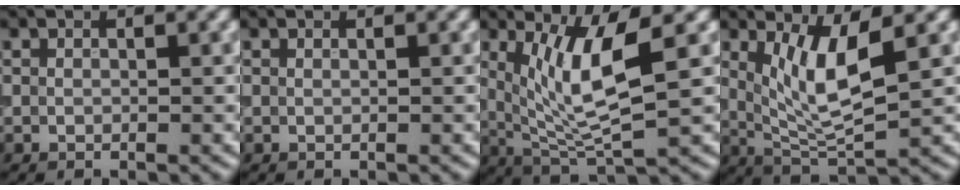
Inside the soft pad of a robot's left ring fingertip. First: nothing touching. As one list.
[{"total": 0.0}, {"total": 6.6, "force": [1.7, 1.7, 6.2], "torque": [-0.127, -0.013, 0.040]}, {"total": 5.8, "force": [1.7, 1.5, 5.3], "torque": [-0.107, -0.012, 0.041]}]